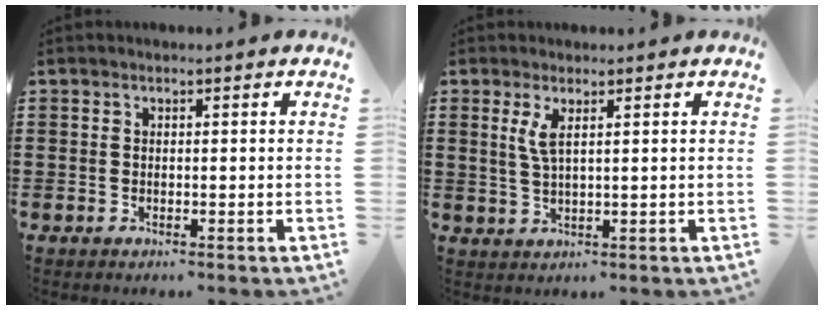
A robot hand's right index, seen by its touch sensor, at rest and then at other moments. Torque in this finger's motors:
{"motor_torque": [0.71, 0.39, 0.12, 0.08]}